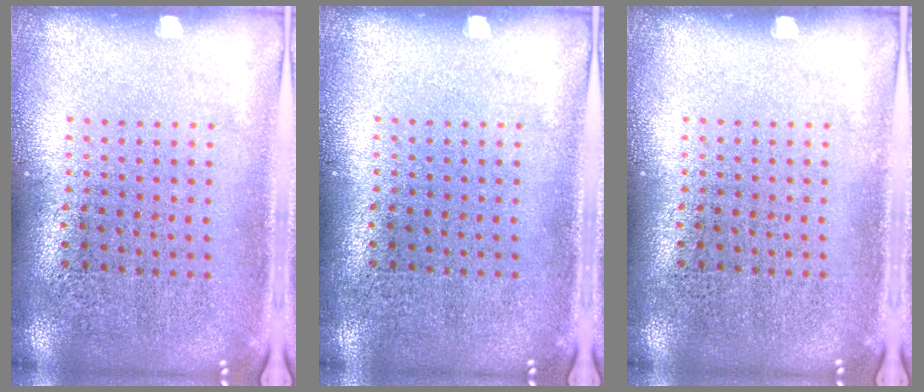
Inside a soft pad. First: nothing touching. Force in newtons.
{"total": 0.0}
{"total": 0.0}